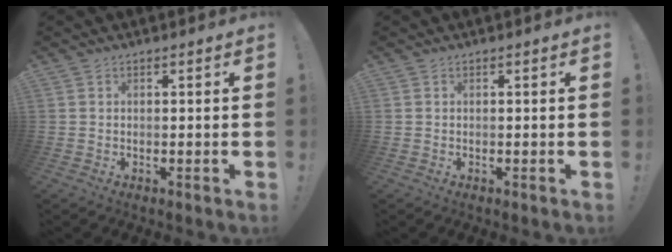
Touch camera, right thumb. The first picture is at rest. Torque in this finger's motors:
{"motor_torque": [0.00, 0.00, -0.09, 0.08, 0.00]}